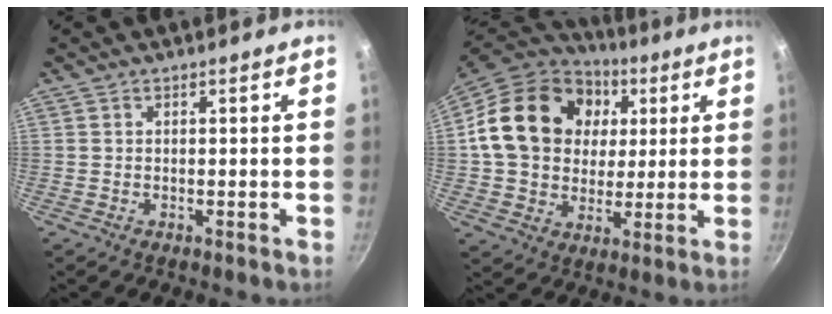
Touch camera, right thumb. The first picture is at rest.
{"total": 22.8, "force": [4.7, 18.2, 13.0], "torque": [-0.208, 0.020, 0.077]}